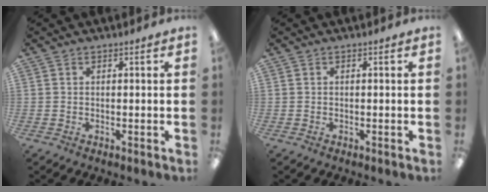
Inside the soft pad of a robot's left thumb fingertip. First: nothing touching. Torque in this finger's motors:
{"motor_torque": [0.00, 0.00, 0.05, 0.05, 0.00]}